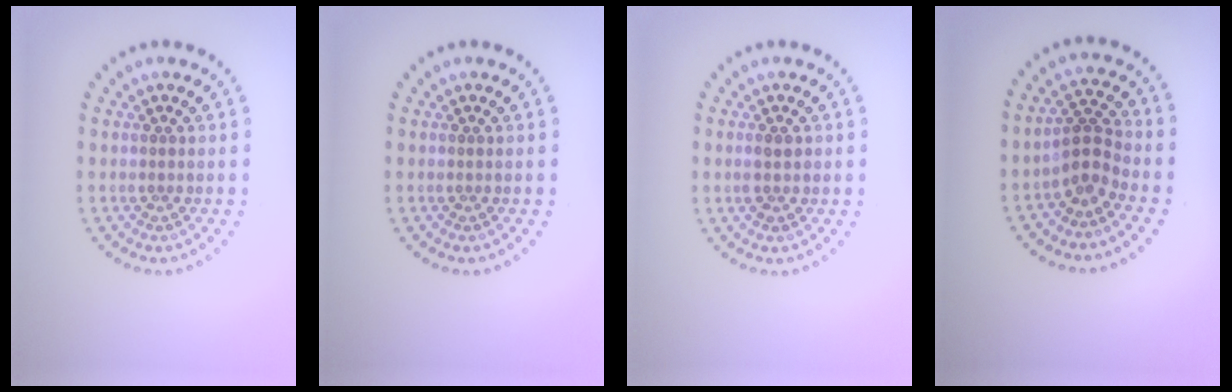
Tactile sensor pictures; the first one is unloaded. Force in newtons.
{"total": 0.0}
{"total": 1.4, "press": 1.4, "slide": 0.1}
{"total": 2.5, "press": 2.0, "slide": 1.5}